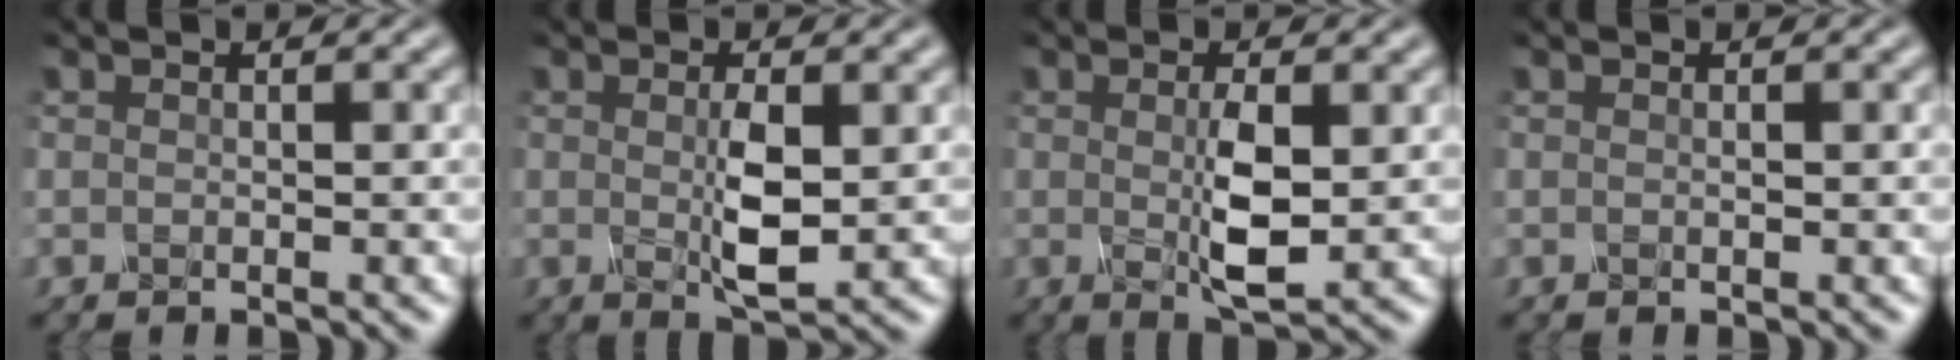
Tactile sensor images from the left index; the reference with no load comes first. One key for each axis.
{"total": 3.1, "fx": 0.1, "fy": 0.5, "fz": 3.0, "tx": -0.076, "ty": -0.004, "tz": 0.011}
{"total": 3.5, "fx": 0.1, "fy": 0.6, "fz": 3.4, "tx": -0.083, "ty": -0.005, "tz": 0.010}
{"total": 0.0}